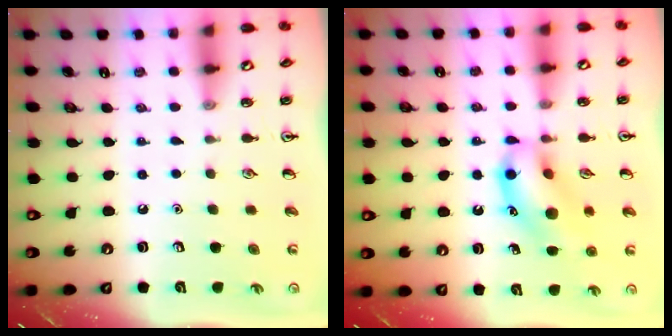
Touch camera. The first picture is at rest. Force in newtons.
{"total": 14.2, "press": 14.1, "slide": 1.7}